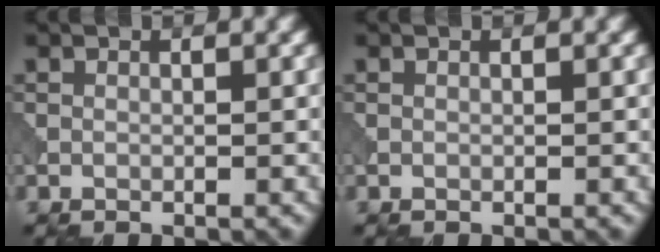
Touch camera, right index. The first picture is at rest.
{"total": 0.0}